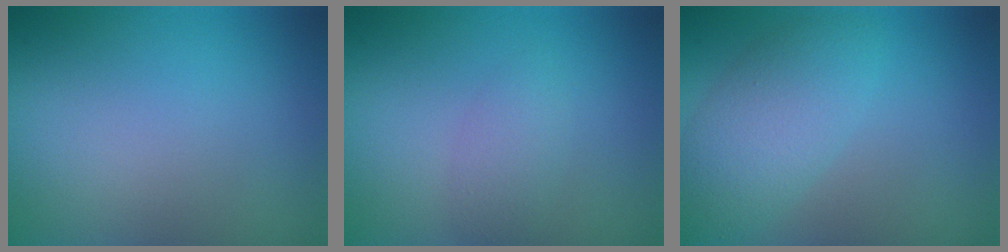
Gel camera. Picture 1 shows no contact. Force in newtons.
{"total": 1.8, "press": 1.8, "slide": 0.0}
{"total": 4.4, "press": 4.3, "slide": 0.2}